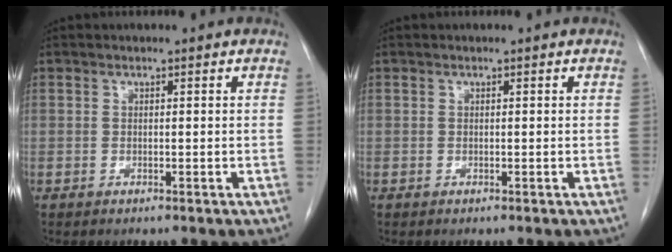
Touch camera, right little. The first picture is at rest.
{"total": 0.0}